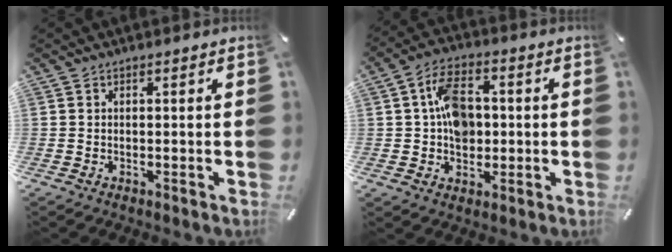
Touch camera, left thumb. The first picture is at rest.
{"total": 9.6, "force": [0.5, 7.0, 6.5], "torque": [-0.114, 0.008, 0.009]}